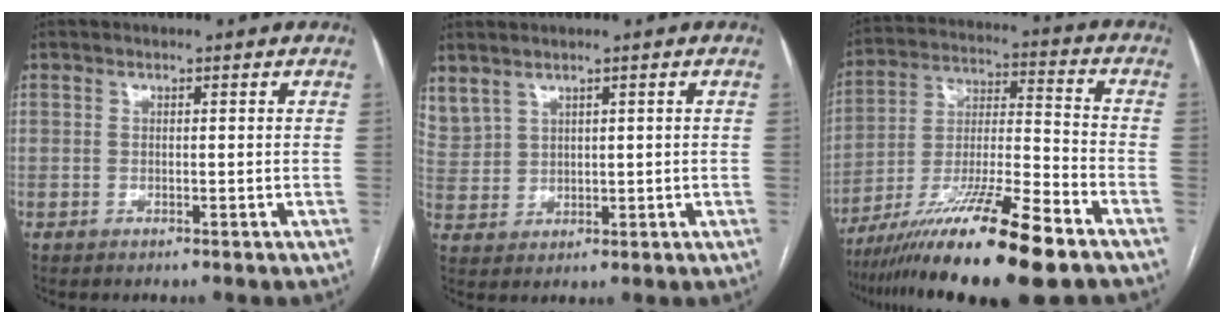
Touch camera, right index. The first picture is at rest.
{"total": 6.4, "force": [4.4, 3.9, 2.6], "torque": [-0.081, 0.012, 0.109]}
{"total": 19.7, "force": [-13.6, 0.7, 14.2], "torque": [-0.244, -0.030, -0.238]}